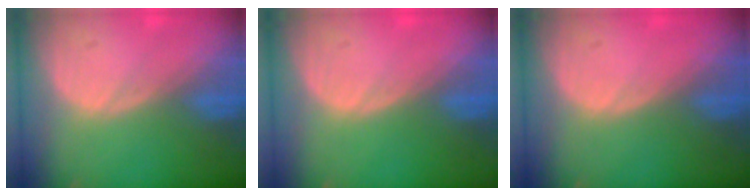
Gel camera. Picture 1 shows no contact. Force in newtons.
{"total": 0.0}
{"total": 0.0}